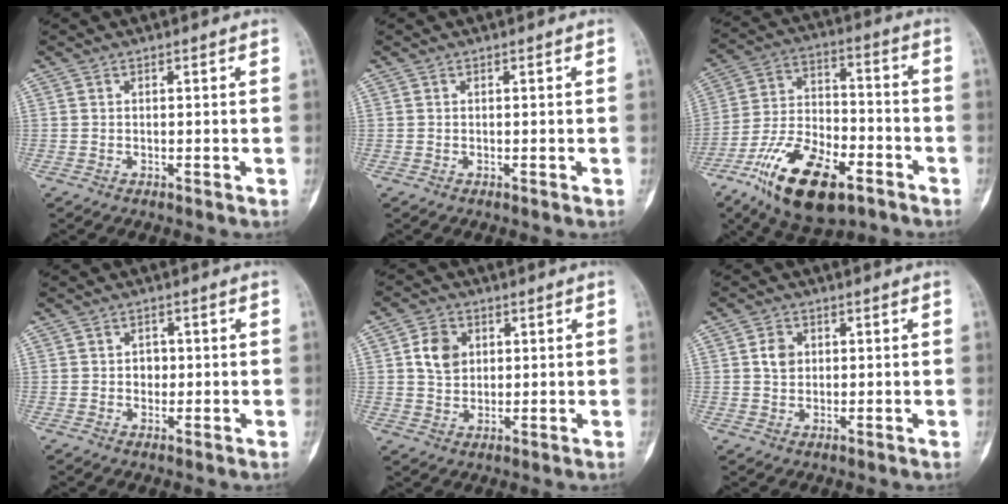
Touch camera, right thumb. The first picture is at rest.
{"total": 0.0}
{"total": 19.4, "force": [-10.5, 9.0, 13.6], "torque": [-0.228, 0.054, -0.181]}
{"total": 2.4, "force": [0.1, 2.1, 1.2], "torque": [0.005, 0.005, -0.001]}
{"total": 6.5, "force": [1.7, 5.1, 3.6], "torque": [-0.041, -0.006, 0.030]}
{"total": 3.6, "force": [0.8, 3.0, 1.9], "torque": [-0.017, -0.001, 0.012]}